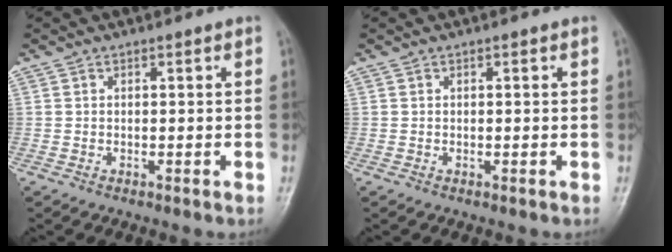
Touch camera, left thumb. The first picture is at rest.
{"total": 0.0}